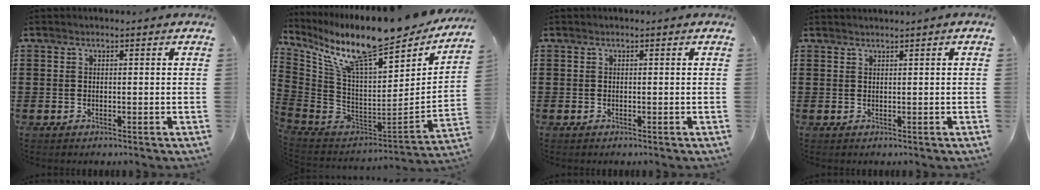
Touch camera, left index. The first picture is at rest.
{"total": 13.4, "force": [10.4, 2.1, 8.1], "torque": [-0.172, -0.081, 0.176]}
{"total": 0.0}
{"total": 0.5, "force": [0.5, -0.2, 0.2], "torque": [-0.003, -0.003, 0.010]}